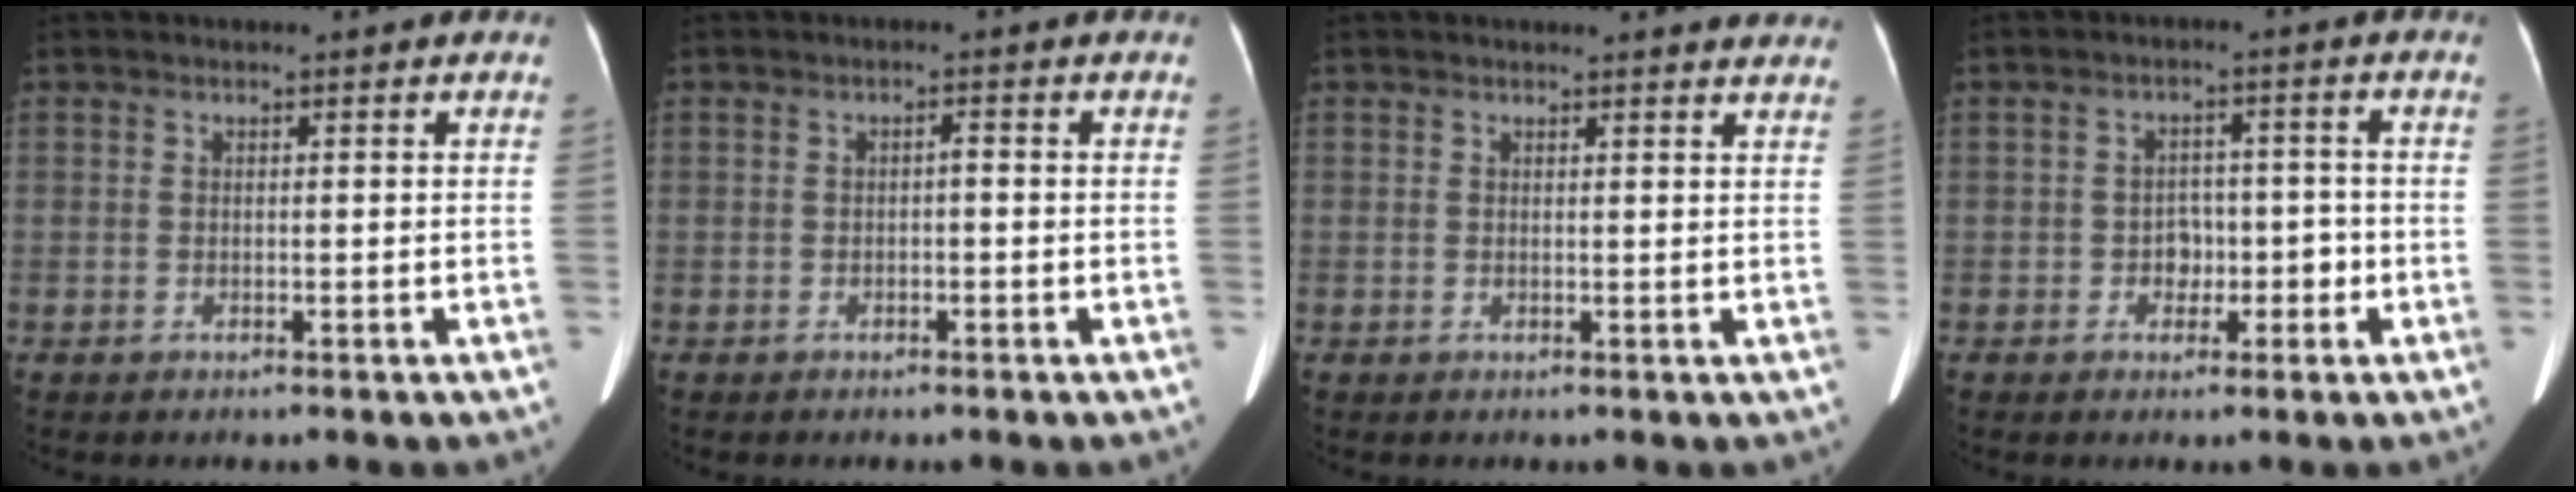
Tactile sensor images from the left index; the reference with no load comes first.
{"total": 0.9, "force": [-0.3, 0.3, 0.8], "torque": [-0.011, 0.004, -0.006]}
{"total": 7.7, "force": [7.4, 1.1, 1.9], "torque": [-0.009, -0.001, 0.059]}
{"total": 3.8, "force": [-1.3, 2.8, 2.3], "torque": [-0.031, 0.016, -0.017]}